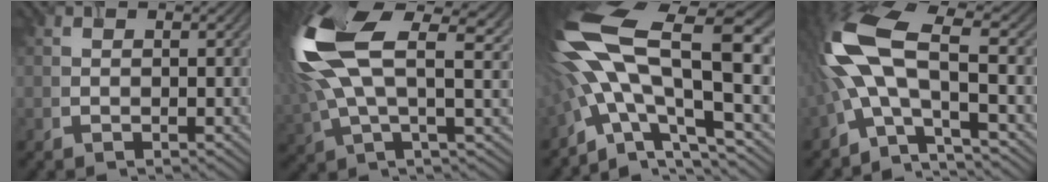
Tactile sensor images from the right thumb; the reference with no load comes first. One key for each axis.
{"total": 17.4, "fx": 4.1, "fy": 7.4, "fz": 15.1, "tx": -0.366, "ty": 0.009, "tz": 0.077}
{"total": 19.0, "fx": -1.5, "fy": 7.3, "fz": 17.5, "tx": -0.348, "ty": -0.004, "tz": -0.024}
{"total": 12.4, "fx": -1.6, "fy": 4.2, "fz": 11.5, "tx": -0.272, "ty": 0.012, "tz": -0.047}